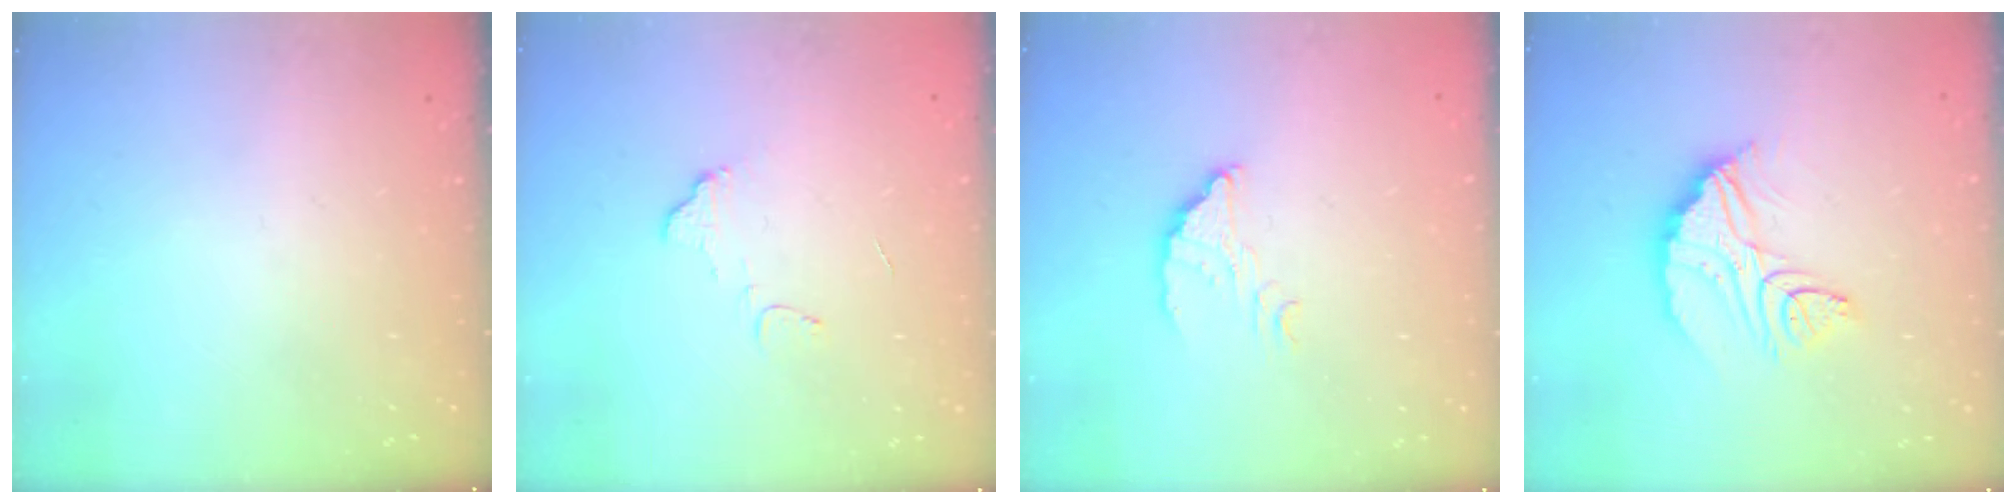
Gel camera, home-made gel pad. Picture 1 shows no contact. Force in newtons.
{"total": 4.8, "press": 4.8, "slide": 0.3}
{"total": 3.4, "press": 3.4, "slide": 0.1}
{"total": 12.3, "press": 12.3, "slide": 1.0}